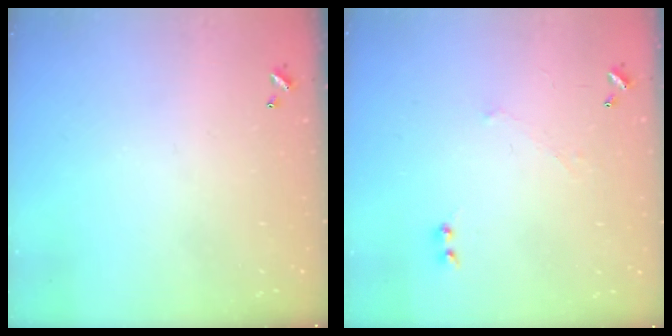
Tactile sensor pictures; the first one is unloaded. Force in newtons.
{"total": 0.9, "press": 0.3, "slide": 0.8}